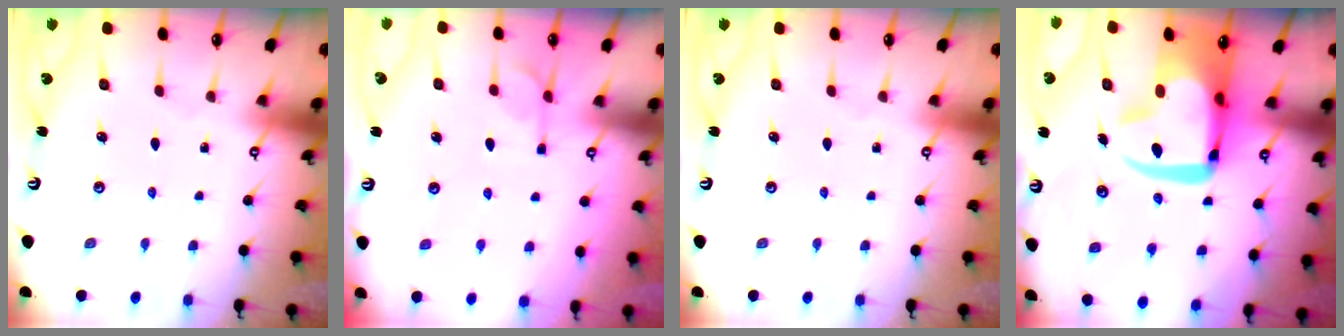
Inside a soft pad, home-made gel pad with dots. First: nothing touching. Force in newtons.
{"total": 3.0, "press": 2.7, "slide": 1.3}
{"total": 0.0}
{"total": 16.9, "press": 16.7, "slide": 2.7}